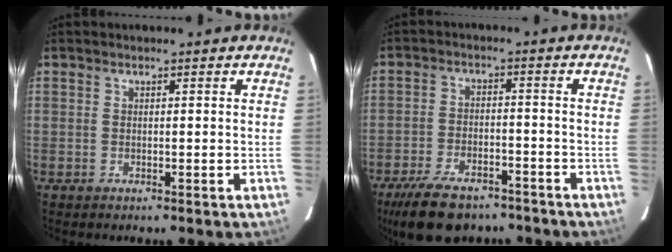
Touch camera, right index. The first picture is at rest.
{"total": 14.0, "force": [-10.7, 6.3, 6.6], "torque": [-0.152, -0.008, -0.166]}